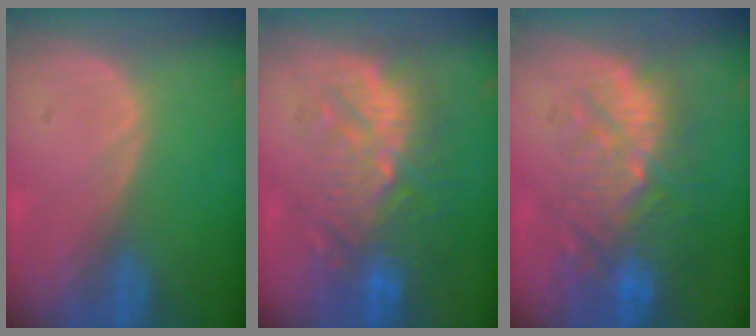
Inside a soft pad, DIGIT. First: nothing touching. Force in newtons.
{"total": 10.3, "press": 9.8, "slide": 3.2}
{"total": 11.2, "press": 9.9, "slide": 5.4}